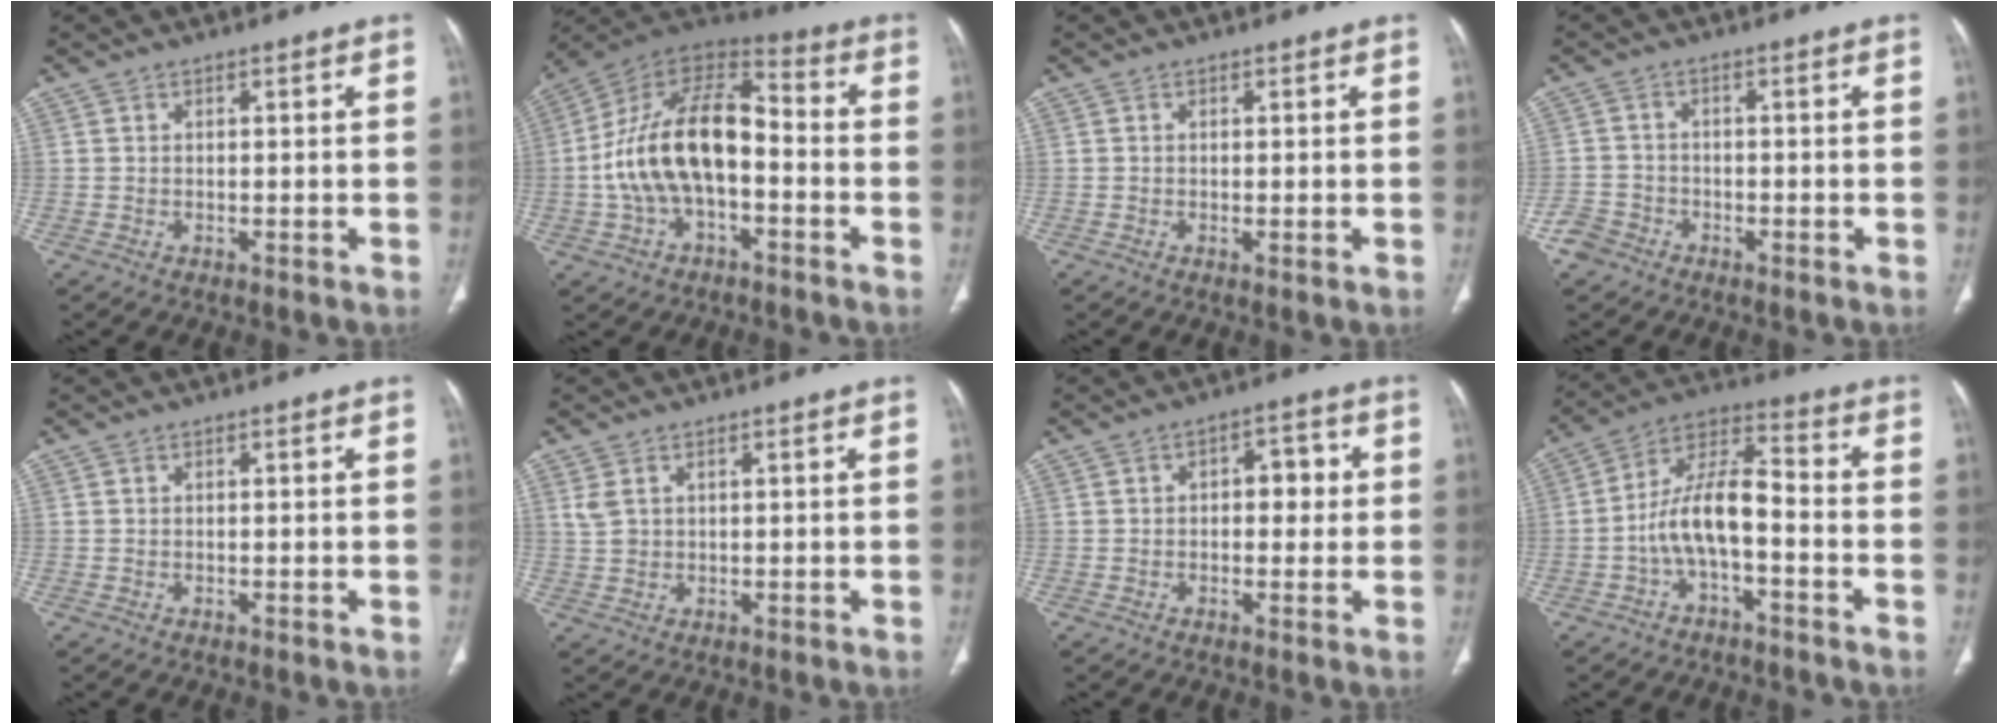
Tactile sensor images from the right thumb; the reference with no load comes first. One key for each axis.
{"total": 18.5, "fx": -2.6, "fy": 10.1, "fz": 15.3, "tx": -0.273, "ty": 0.050, "tz": -0.051}
{"total": 0.7, "fx": -0.1, "fy": 0.1, "fz": 0.7, "tx": -0.016, "ty": -0.004, "tz": -0.001}
{"total": 3.5, "fx": -2.4, "fy": 2.5, "fz": 0.6, "tx": -0.004, "ty": 0.016, "tz": -0.048}
{"total": 0.0}
{"total": 2.6, "fx": 1.2, "fy": 1.7, "fz": 1.6, "tx": -0.037, "ty": 0.004, "tz": 0.036}
{"total": 5.4, "fx": 0.4, "fy": 3.3, "fz": 4.3, "tx": -0.032, "ty": 0.013, "tz": 0.001}
{"total": 10.6, "fx": -3.1, "fy": 4.5, "fz": 9.1, "tx": -0.171, "ty": 0.055, "tz": -0.065}